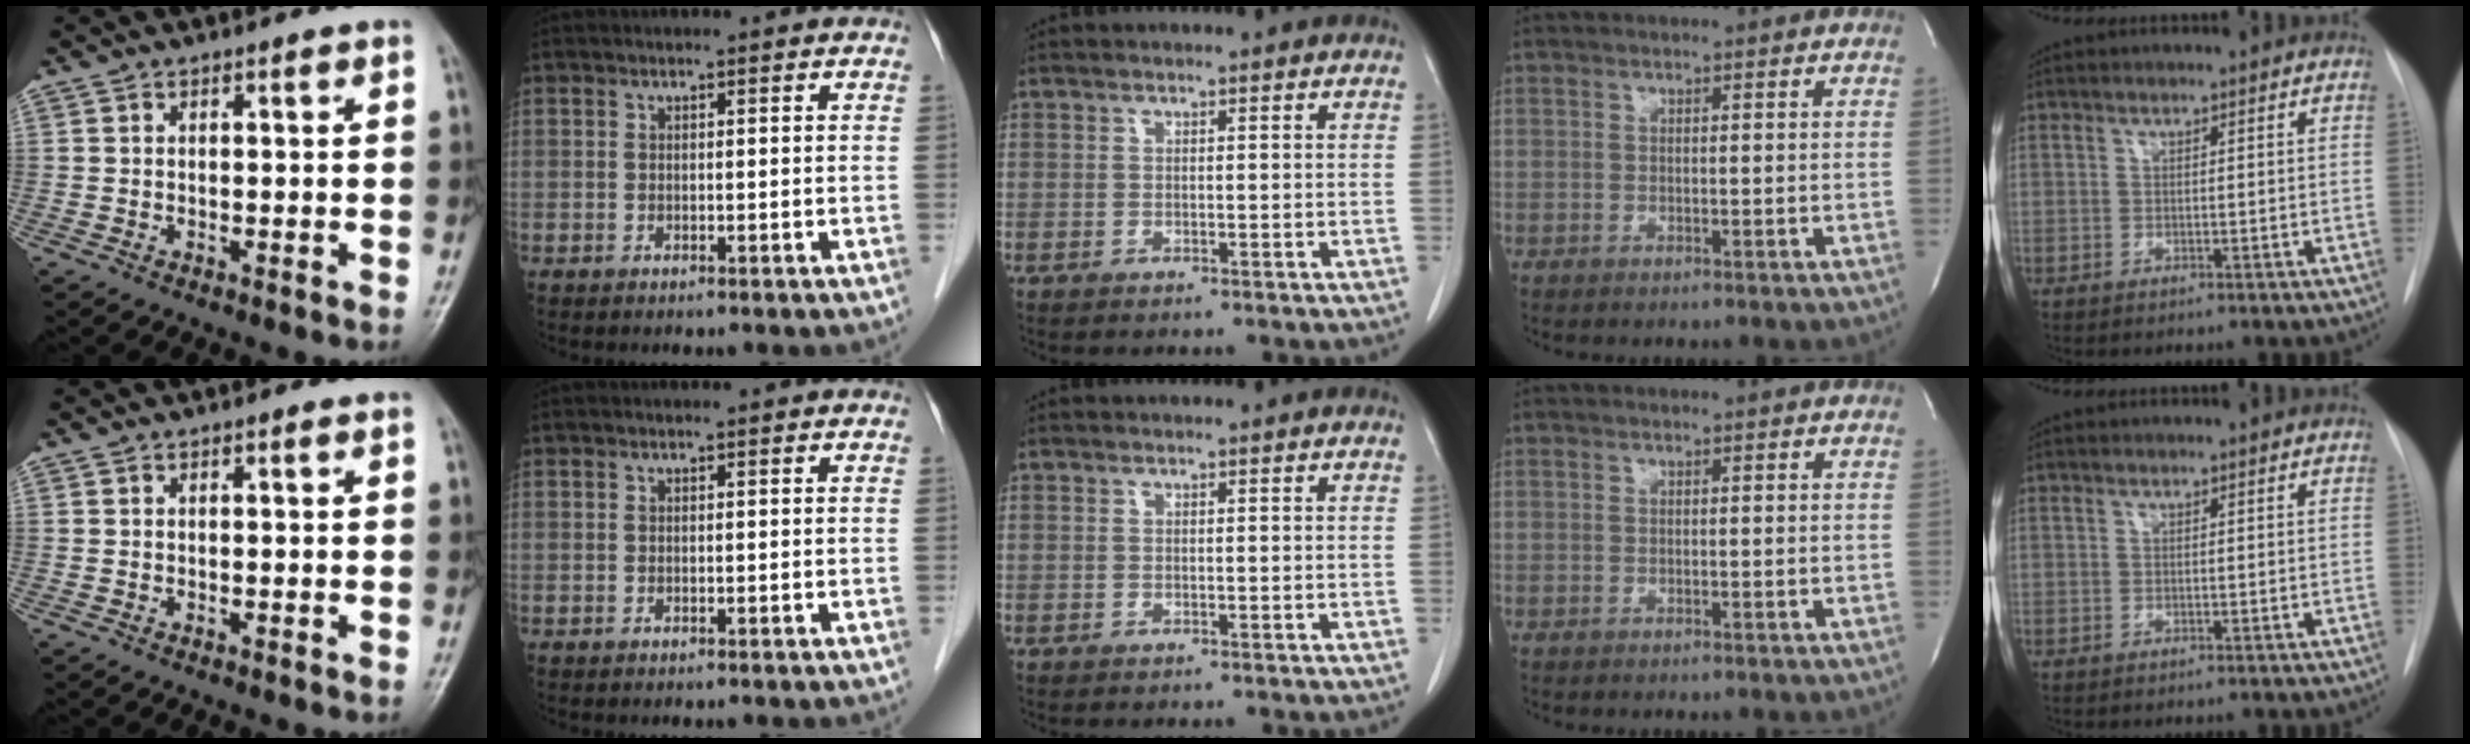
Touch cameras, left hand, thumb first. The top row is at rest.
{}